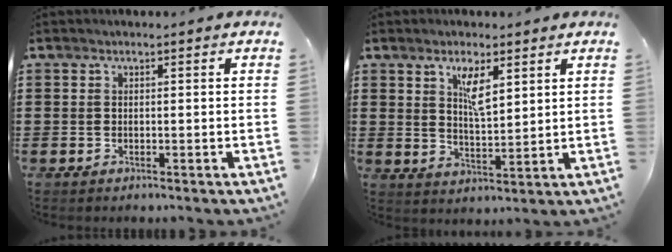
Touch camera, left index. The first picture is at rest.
{"total": 5.1, "force": [2.9, 1.7, 3.8], "torque": [-0.076, 0.002, 0.048]}